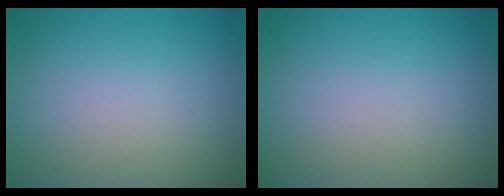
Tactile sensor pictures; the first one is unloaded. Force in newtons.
{"total": 0.0}